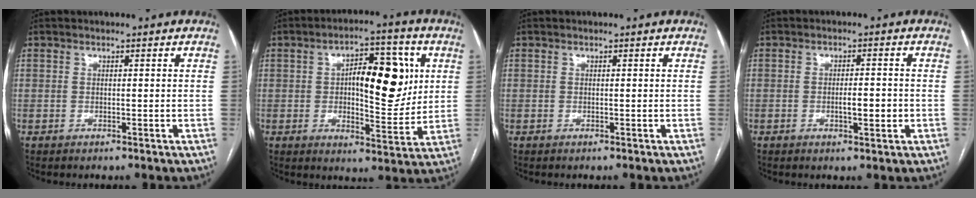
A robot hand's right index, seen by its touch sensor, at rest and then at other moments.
{"total": 13.2, "force": [2.6, 4.9, 12.0], "torque": [-0.170, 0.020, 0.043]}
{"total": 0.0}
{"total": 3.4, "force": [-0.7, 0.9, 3.2], "torque": [-0.053, 0.000, -0.007]}